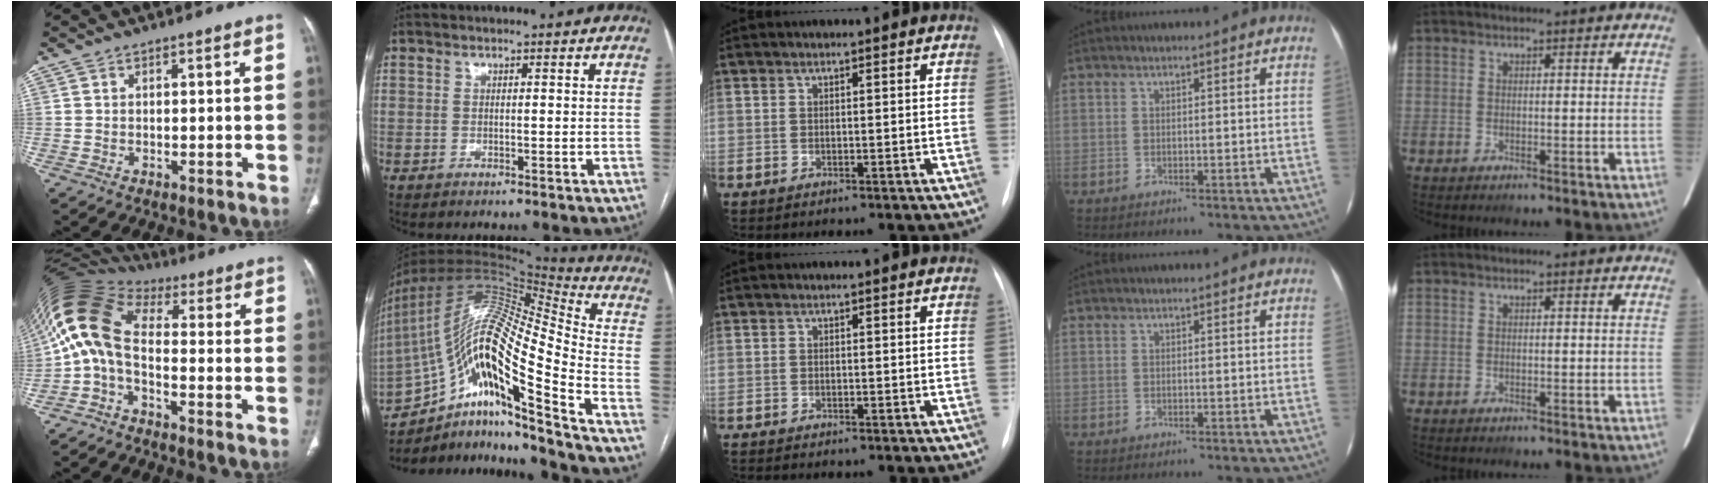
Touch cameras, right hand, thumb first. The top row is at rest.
{"thumb": {"total": 10.7, "force": [-1.2, 5.5, 9.2], "torque": [-0.178, 0.061, -0.041]}, "index": {"total": 22.0, "force": [-12.7, 1.7, 17.9], "torque": [-0.348, 0.016, -0.226]}, "middle": {"total": 1.7, "force": [-1.5, 0.2, 0.7], "torque": [-0.008, -0.003, -0.018]}}